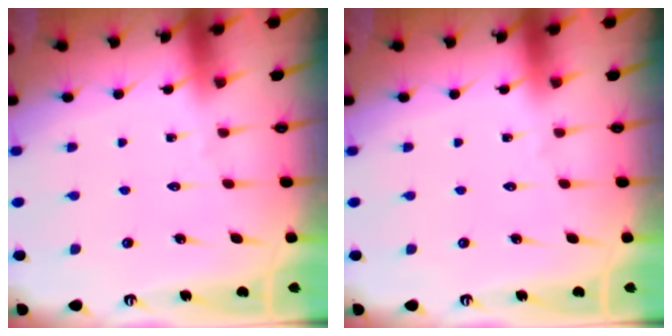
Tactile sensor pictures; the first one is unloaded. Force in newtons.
{"total": 0.0}